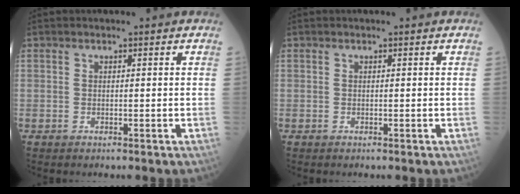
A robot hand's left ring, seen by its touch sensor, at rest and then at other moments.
{"total": 0.0}